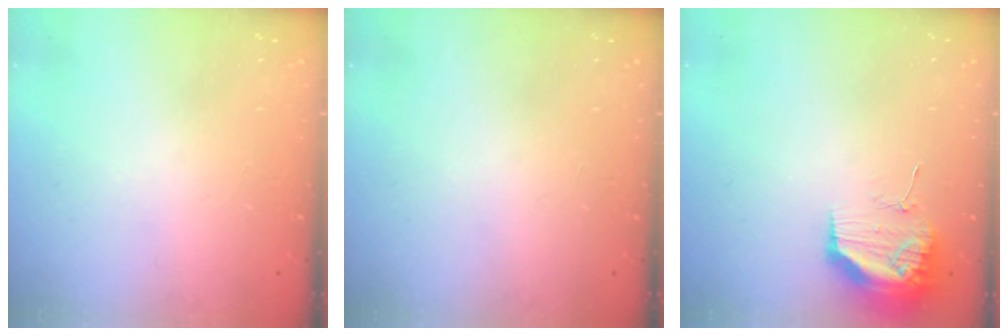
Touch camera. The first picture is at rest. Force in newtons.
{"total": 0.0}
{"total": 17.9, "press": 13.8, "slide": 11.4}